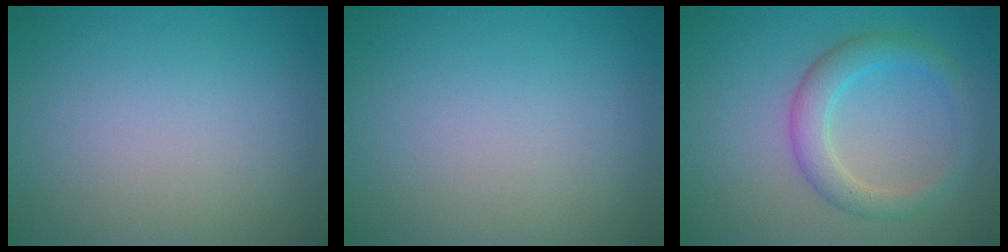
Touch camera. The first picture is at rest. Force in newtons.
{"total": 0.0}
{"total": 3.4, "press": 3.4, "slide": 0.2}